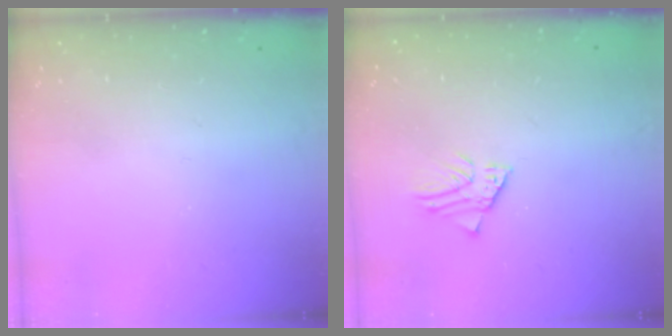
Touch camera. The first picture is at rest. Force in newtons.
{"total": 2.4, "press": 2.4, "slide": 0.2}